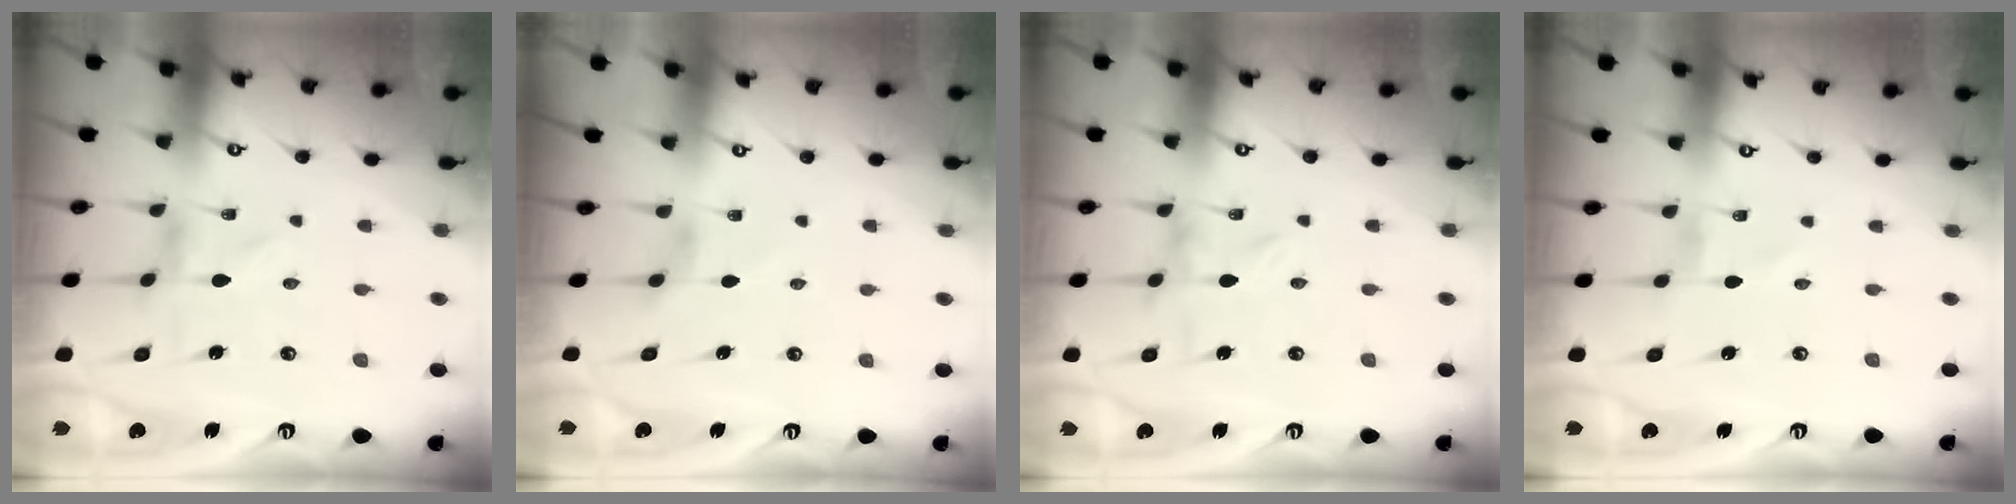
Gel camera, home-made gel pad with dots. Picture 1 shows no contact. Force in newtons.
{"total": 1.8, "press": 1.8, "slide": 0.4}
{"total": 0.0}
{"total": 0.0}